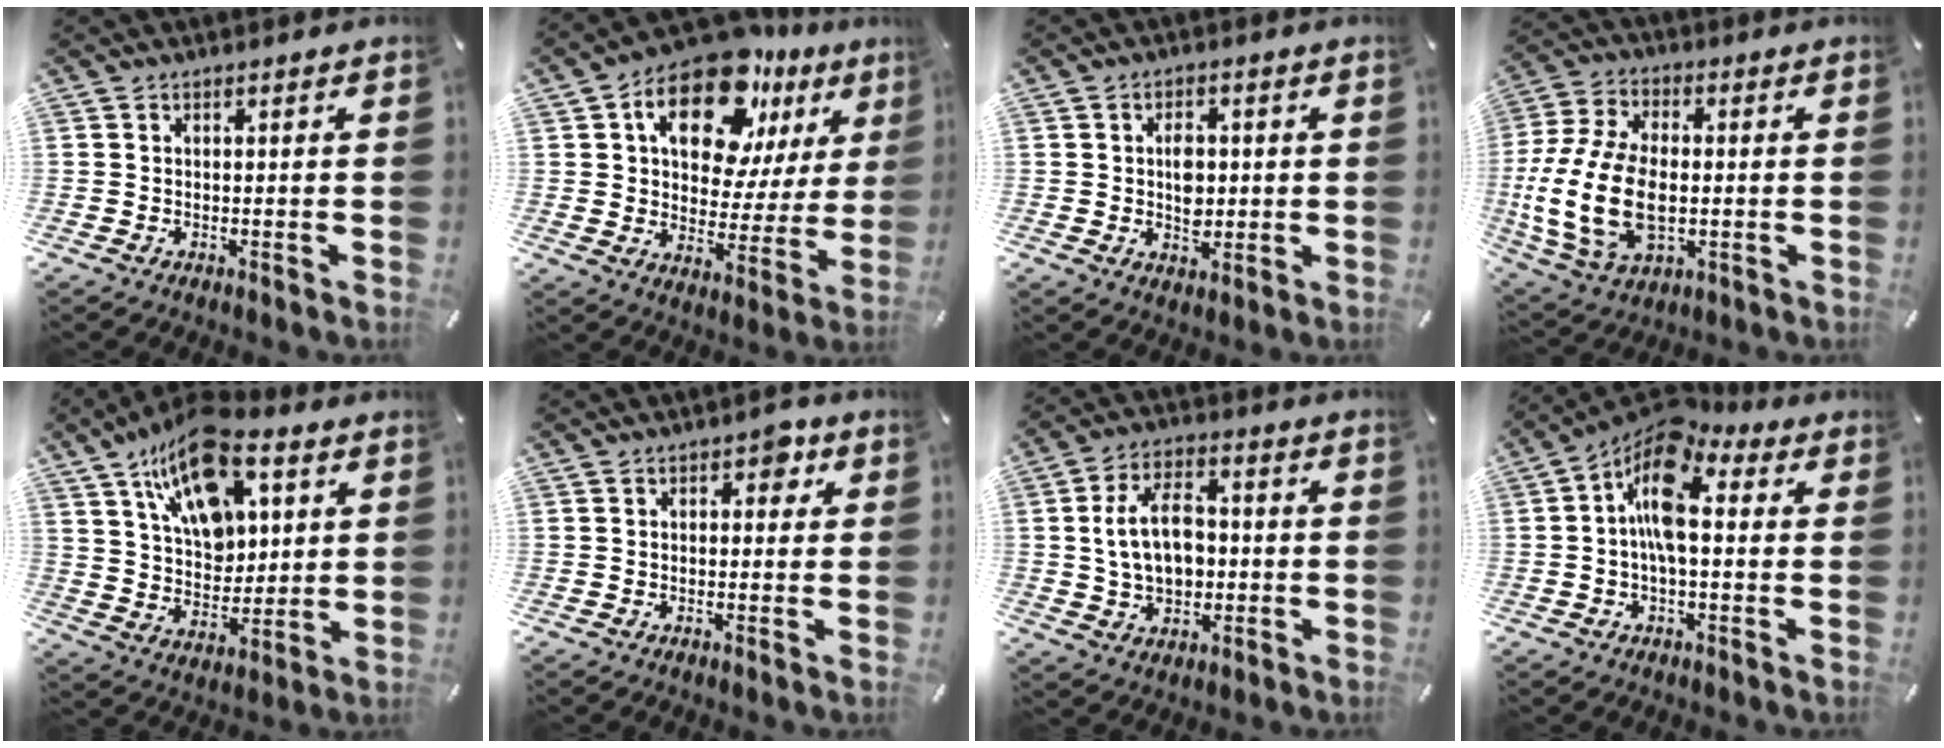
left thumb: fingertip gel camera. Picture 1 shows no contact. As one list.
[{"total": 17.9, "force": [10.5, 9.9, 10.5], "torque": [-0.165, -0.058, 0.181]}, {"total": 5.8, "force": [0.0, 4.5, 3.8], "torque": [-0.040, -0.002, -0.003]}, {"total": 17.6, "force": [-2.4, 11.3, 13.3], "torque": [-0.302, -0.005, -0.043]}, {"total": 16.8, "force": [9.1, 10.1, 9.8], "torque": [-0.168, -0.036, 0.167]}, {"total": 3.2, "force": [1.1, 2.1, 2.2], "torque": [-0.016, -0.003, 0.008]}, {"total": 11.9, "force": [0.2, 8.4, 8.3], "torque": [-0.150, 0.013, 0.006]}, {"total": 12.7, "force": [2.4, 6.2, 10.8], "torque": [-0.200, -0.025, 0.041]}]